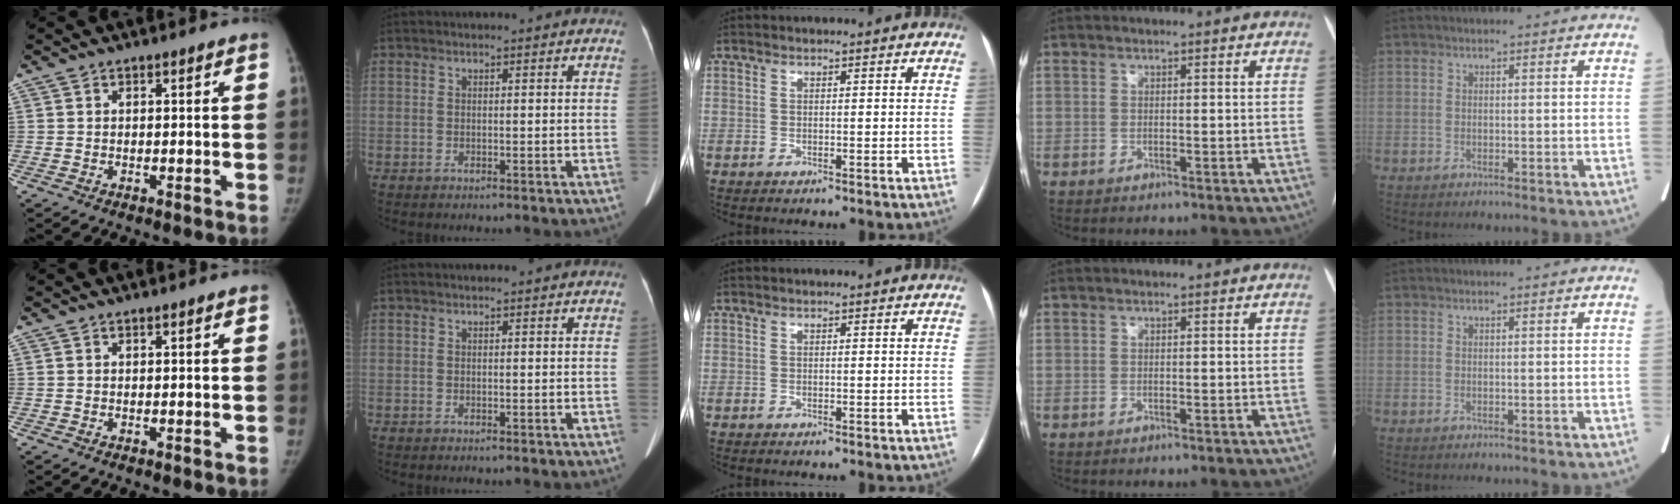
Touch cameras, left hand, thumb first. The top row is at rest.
{}